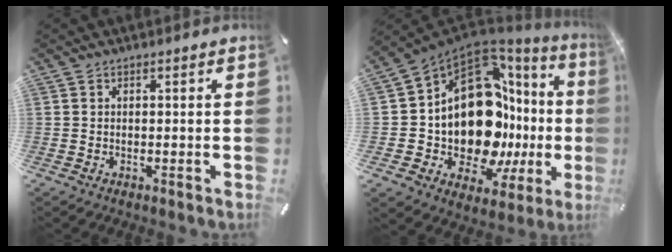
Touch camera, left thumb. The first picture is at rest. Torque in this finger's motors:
{"motor_torque": [1.23, 3.78, 2.77, 0.00, 0.29]}